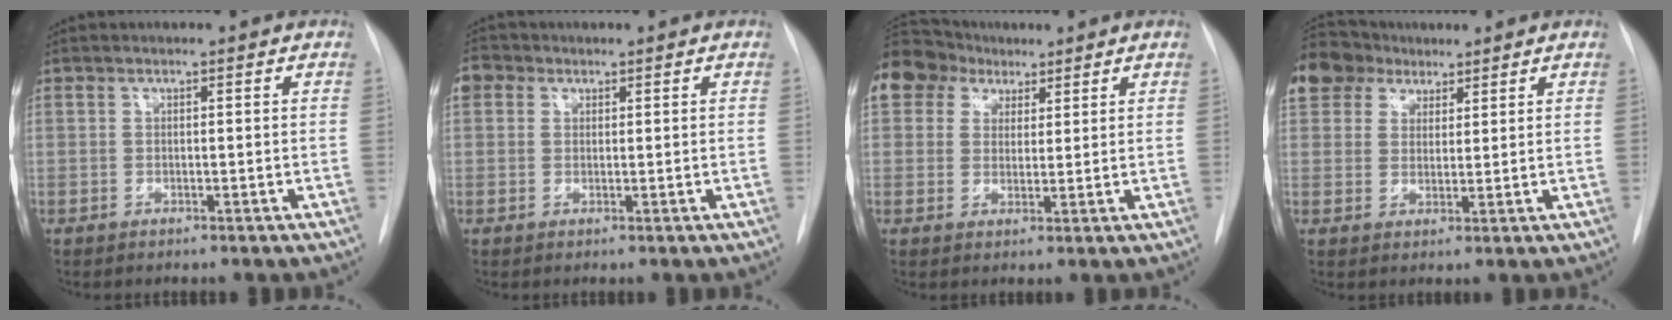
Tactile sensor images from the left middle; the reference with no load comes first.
{"total": 2.9, "force": [1.2, 2.4, 0.9], "torque": [-0.021, 0.013, 0.020]}
{"total": 14.3, "force": [8.3, 10.7, 4.5], "torque": [-0.134, 0.066, 0.159]}
{"total": 9.6, "force": [6.8, 6.5, 1.8], "torque": [-0.044, 0.036, 0.132]}